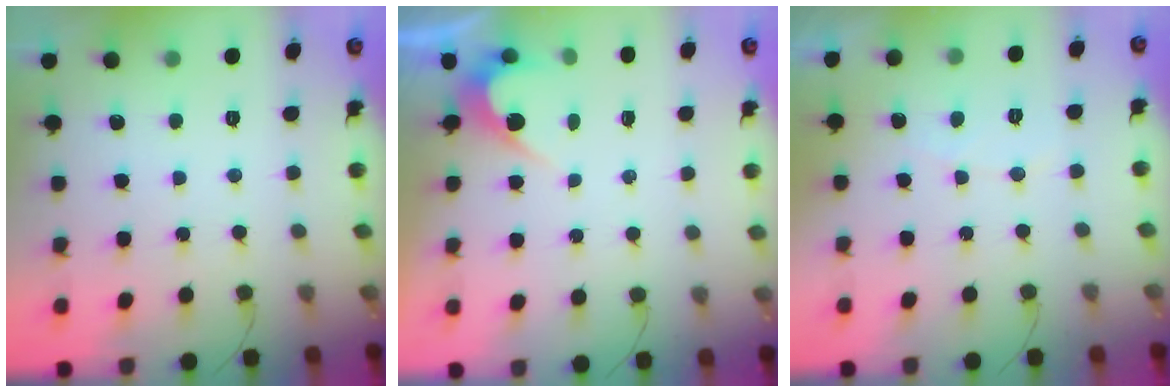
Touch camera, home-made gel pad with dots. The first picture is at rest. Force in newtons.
{"total": 2.4, "press": 2.4, "slide": 0.1}
{"total": 3.9, "press": 3.9, "slide": 0.3}